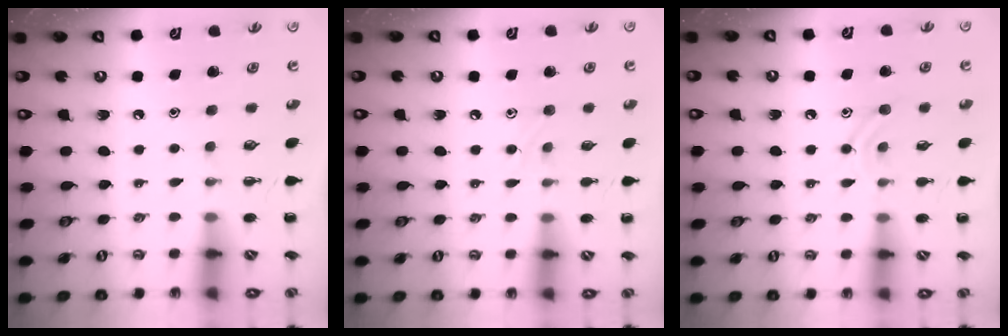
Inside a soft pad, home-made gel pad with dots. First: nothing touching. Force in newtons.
{"total": 4.0, "press": 3.8, "slide": 1.2}
{"total": 8.5, "press": 8.4, "slide": 1.4}